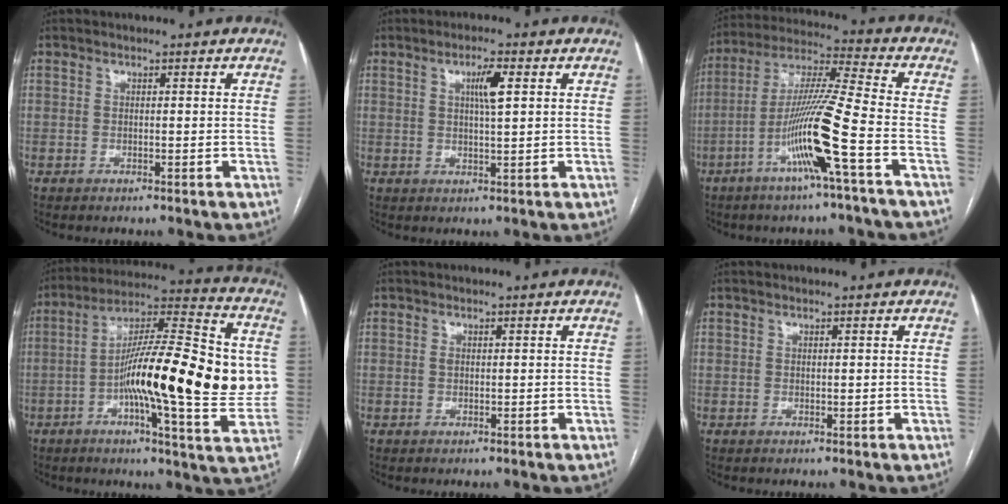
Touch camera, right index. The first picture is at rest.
{"total": 3.9, "force": [1.3, 0.3, 3.7], "torque": [-0.064, 0.001, 0.021]}
{"total": 13.5, "force": [-5.3, -1.3, 12.3], "torque": [-0.240, 0.001, -0.104]}
{"total": 23.4, "force": [-1.9, 3.6, 23.1], "torque": [-0.325, 0.029, -0.032]}
{"total": 0.5, "force": [0.1, 0.3, 0.4], "torque": [-0.009, 0.000, 0.001]}
{"total": 0.0}